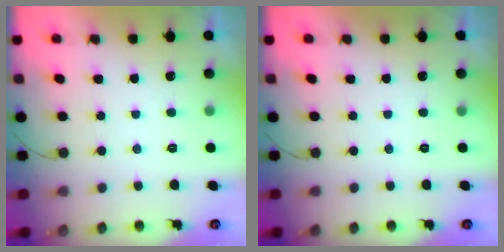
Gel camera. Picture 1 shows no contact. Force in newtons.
{"total": 0.0}